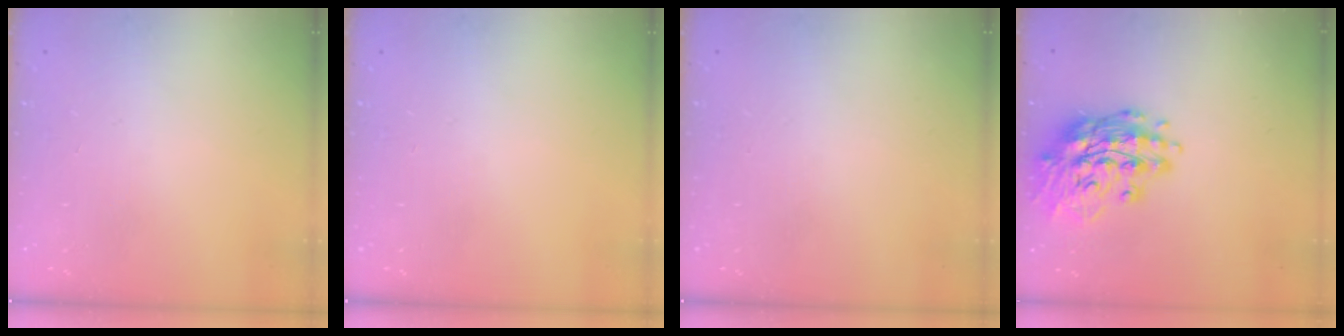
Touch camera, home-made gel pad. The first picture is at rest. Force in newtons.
{"total": 0.0}
{"total": 0.0}
{"total": 16.9, "press": 16.6, "slide": 3.1}